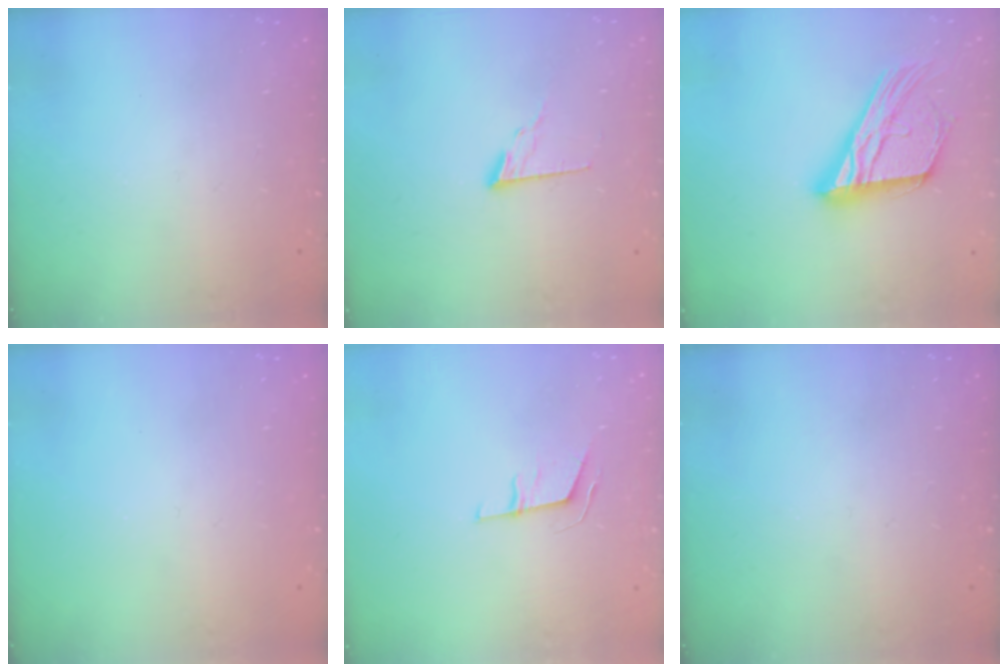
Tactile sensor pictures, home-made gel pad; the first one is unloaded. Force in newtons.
{"total": 7.4, "press": 7.4, "slide": 0.6}
{"total": 20.4, "press": 20.4, "slide": 1.8}
{"total": 0.0}
{"total": 6.1, "press": 6.1, "slide": 1.0}
{"total": 0.0}